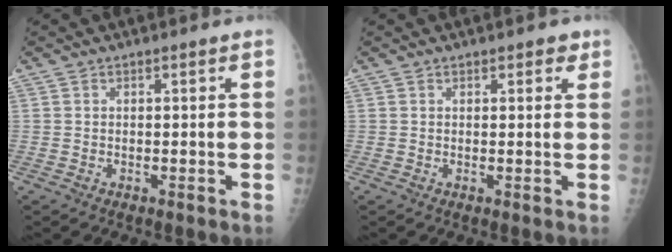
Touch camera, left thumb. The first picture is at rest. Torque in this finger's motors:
{"motor_torque": [-0.10, 0.09, -0.04, 0.04, 0.03]}